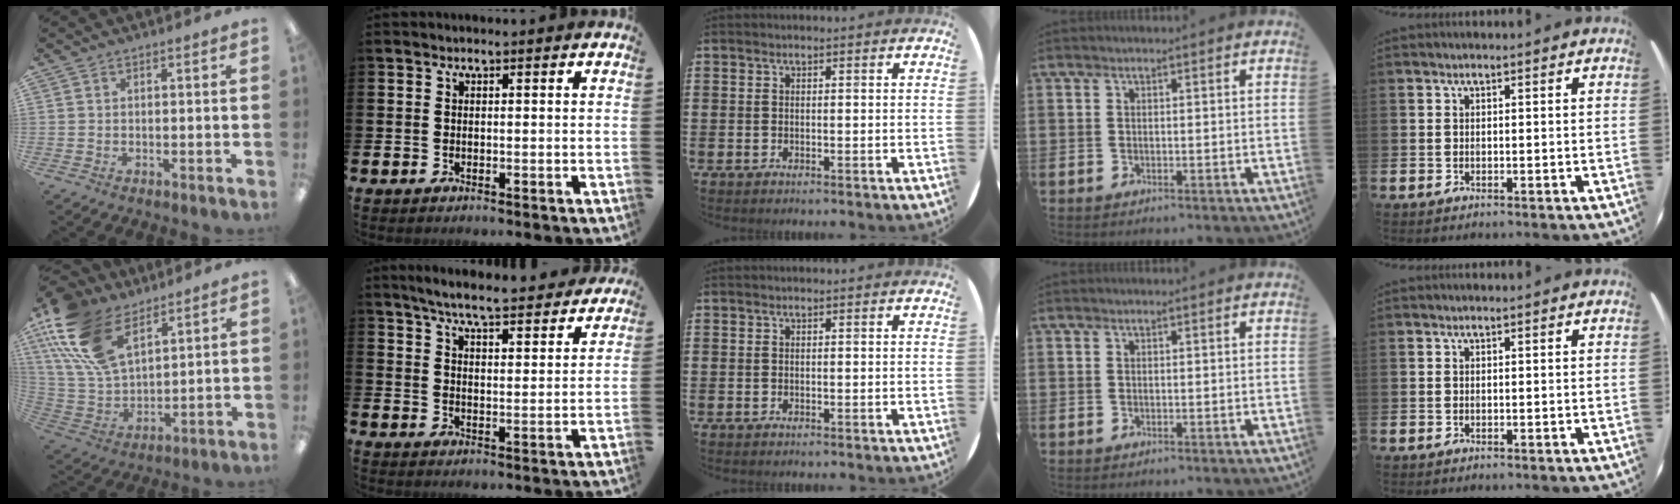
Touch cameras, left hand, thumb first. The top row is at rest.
{"thumb": {"total": 20.3, "force": [11.4, 10.8, 12.9], "torque": [-0.302, -0.042, 0.208]}, "index": {"total": 6.5, "force": [6.3, 0.4, 1.8], "torque": [-0.042, -0.047, 0.105]}}